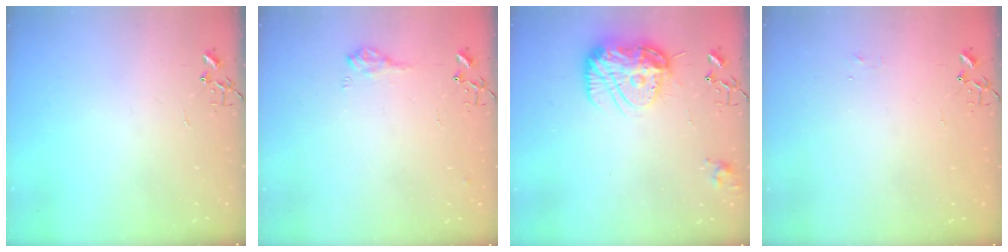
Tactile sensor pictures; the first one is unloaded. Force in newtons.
{"total": 9.3, "press": 9.3, "slide": 0.9}
{"total": 15.6, "press": 15.6, "slide": 1.5}
{"total": 4.0, "press": 4.0, "slide": 0.5}